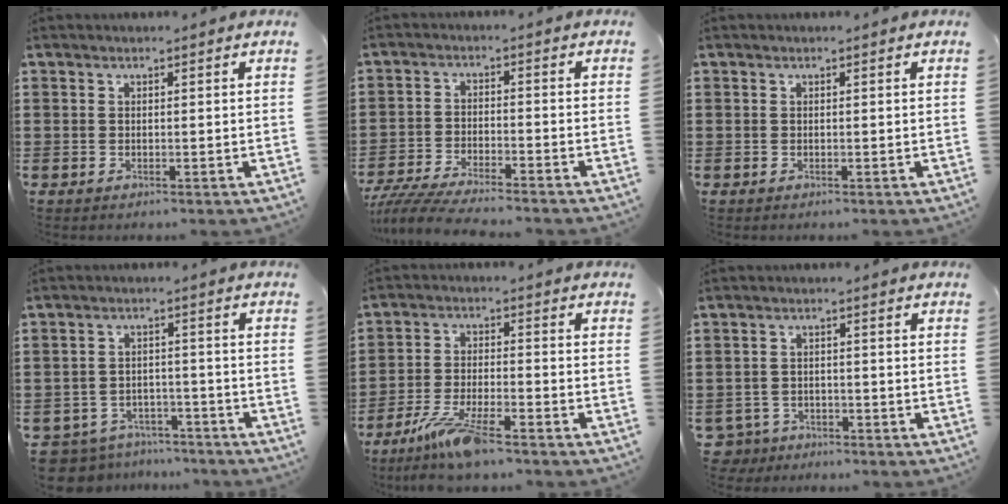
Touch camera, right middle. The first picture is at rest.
{"total": 5.3, "force": [-5.0, 0.1, 1.5], "torque": [-0.045, -0.013, -0.103]}
{"total": 0.0}
{"total": 5.3, "force": [-5.1, 1.1, 0.3], "torque": [-0.029, 0.004, -0.111]}
{"total": 7.8, "force": [-6.0, 1.0, 4.9], "torque": [-0.114, -0.015, -0.117]}
{"total": 2.5, "force": [-2.3, 1.1, 0.0], "torque": [-0.018, -0.005, -0.052]}